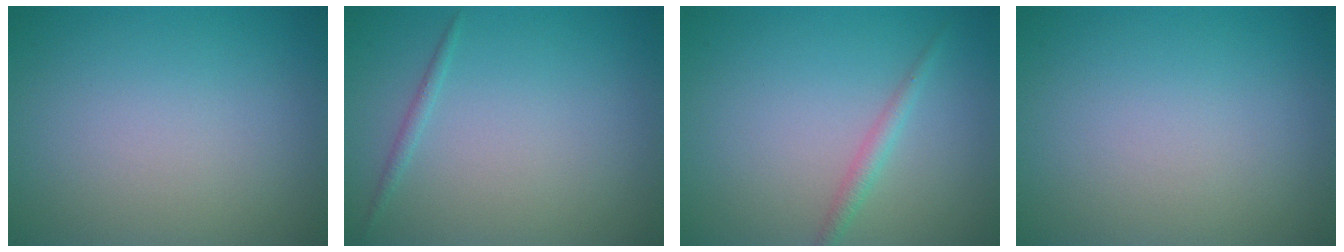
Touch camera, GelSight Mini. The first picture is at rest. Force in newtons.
{"total": 0.7, "press": 0.7, "slide": 0.0}
{"total": 1.4, "press": 1.4, "slide": 0.0}
{"total": 0.0}